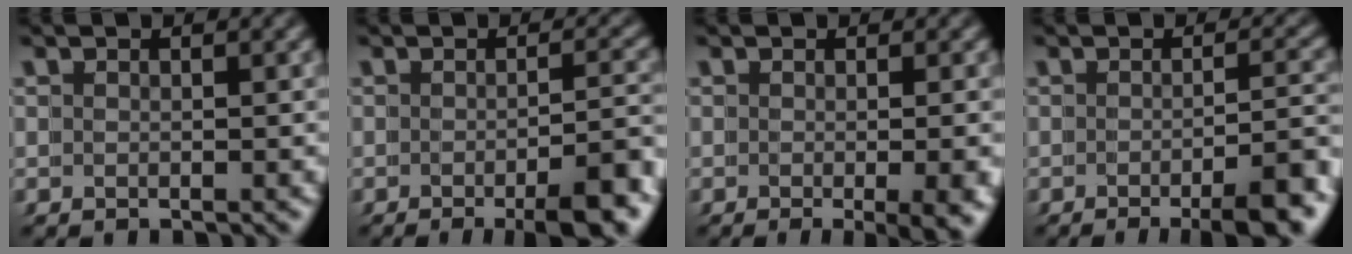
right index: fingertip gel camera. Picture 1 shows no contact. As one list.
[{"total": 5.4, "force": [-3.8, -0.2, 3.8], "torque": [-0.032, -0.004, -0.055]}, {"total": 4.4, "force": [-2.2, -0.3, 3.8], "torque": [-0.032, -0.010, -0.027]}, {"total": 5.8, "force": [-4.3, -0.2, 3.9], "torque": [-0.034, -0.006, -0.061]}]